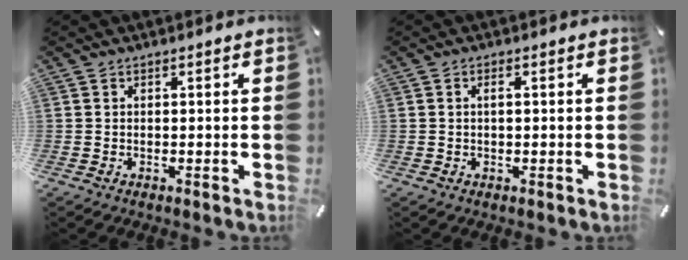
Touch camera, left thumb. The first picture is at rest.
{"total": 1.4, "force": [0.2, 0.5, 1.2], "torque": [-0.025, 0.002, 0.002]}